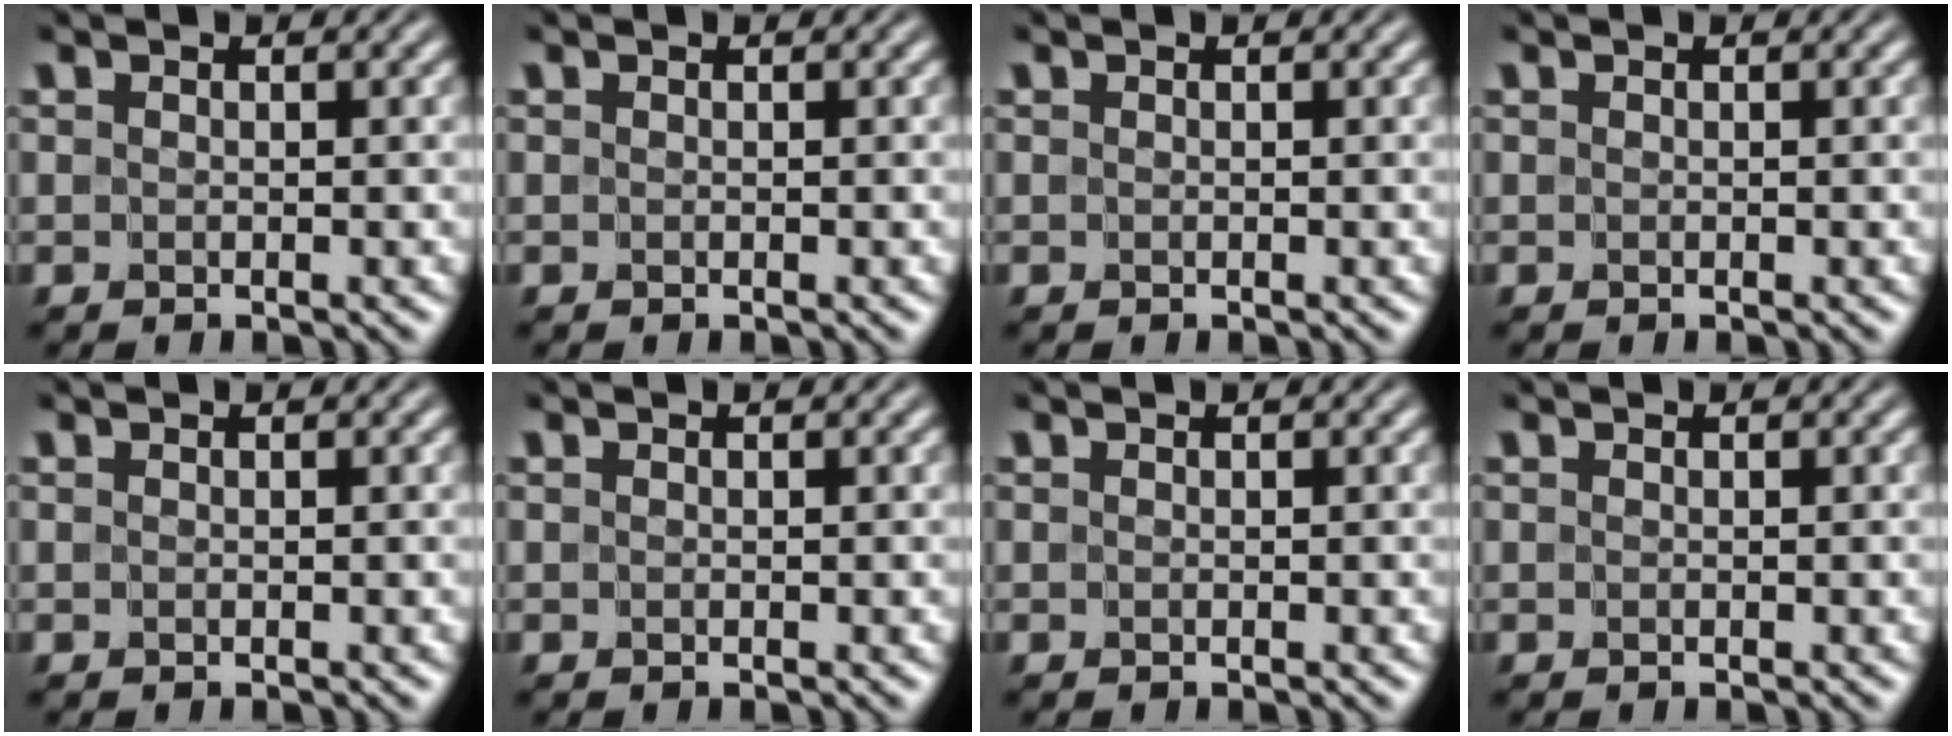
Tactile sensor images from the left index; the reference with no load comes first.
{"total": 0.0}
{"total": 0.0}
{"total": 0.0}
{"total": 0.0}
{"total": 0.0}
{"total": 0.0}
{"total": 0.0}